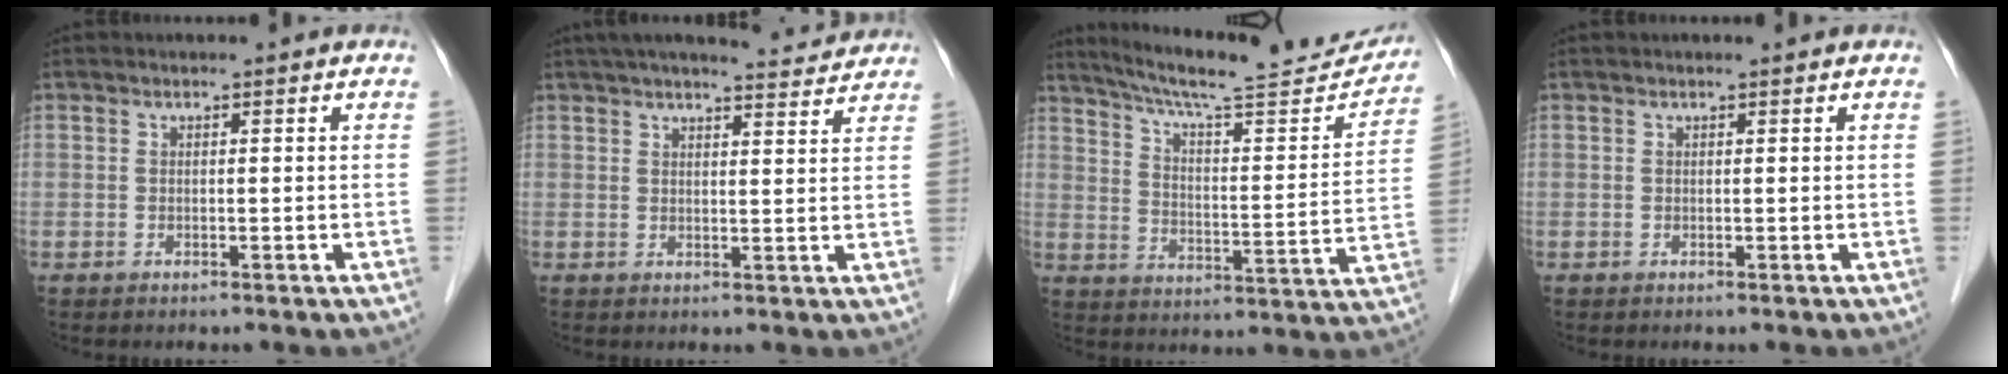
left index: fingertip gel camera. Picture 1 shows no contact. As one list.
[{"total": 10.7, "force": [9.8, 1.1, 4.1], "torque": [-0.060, 0.015, 0.123]}, {"total": 21.3, "force": [19.8, 1.7, 7.6], "torque": [-0.120, -0.037, 0.274]}, {"total": 0.7, "force": [0.6, 0.0, 0.3], "torque": [-0.007, 0.007, 0.010]}]